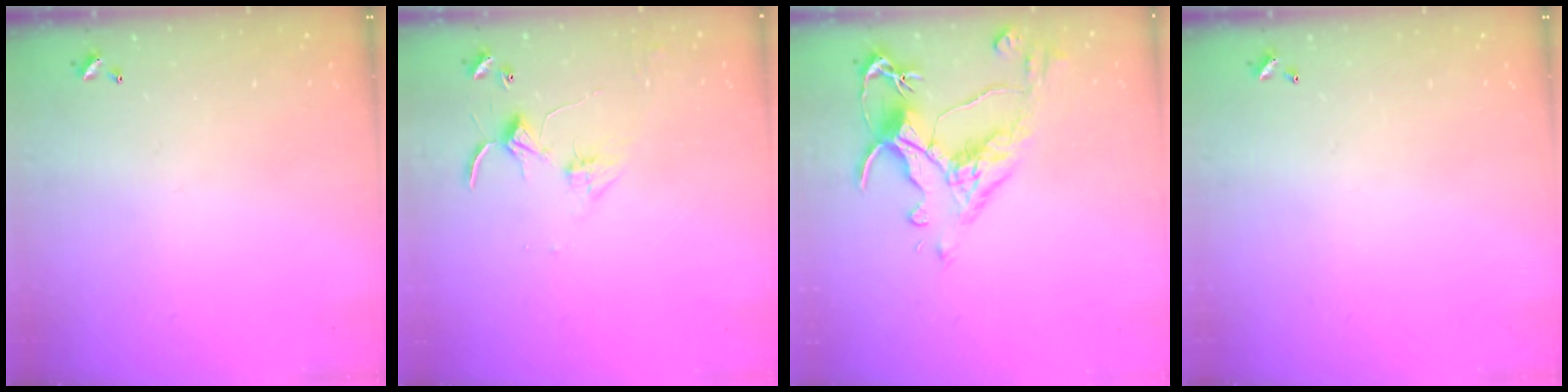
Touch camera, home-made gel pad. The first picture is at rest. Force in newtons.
{"total": 2.8, "press": 2.8, "slide": 0.4}
{"total": 4.5, "press": 4.2, "slide": 1.5}
{"total": 0.0}